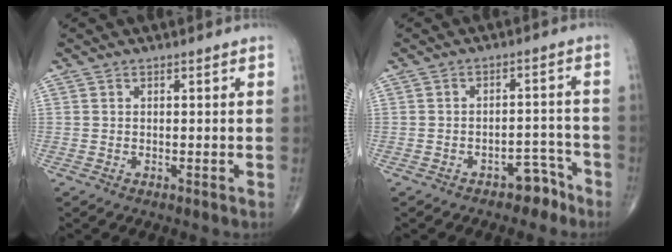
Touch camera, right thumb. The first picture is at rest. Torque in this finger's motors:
{"motor_torque": [4.11, 0.90, 0.18, -0.54, -0.01]}